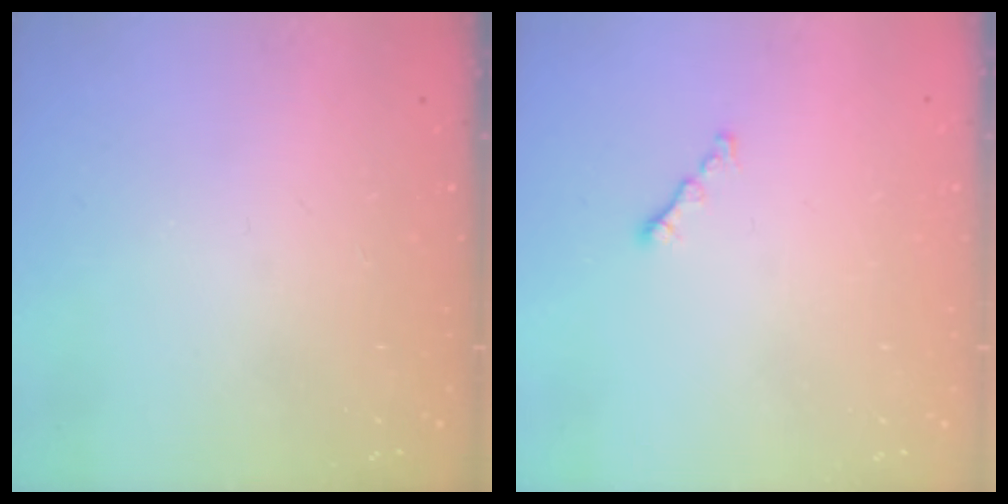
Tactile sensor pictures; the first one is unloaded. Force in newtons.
{"total": 0.8, "press": 0.7, "slide": 0.4}